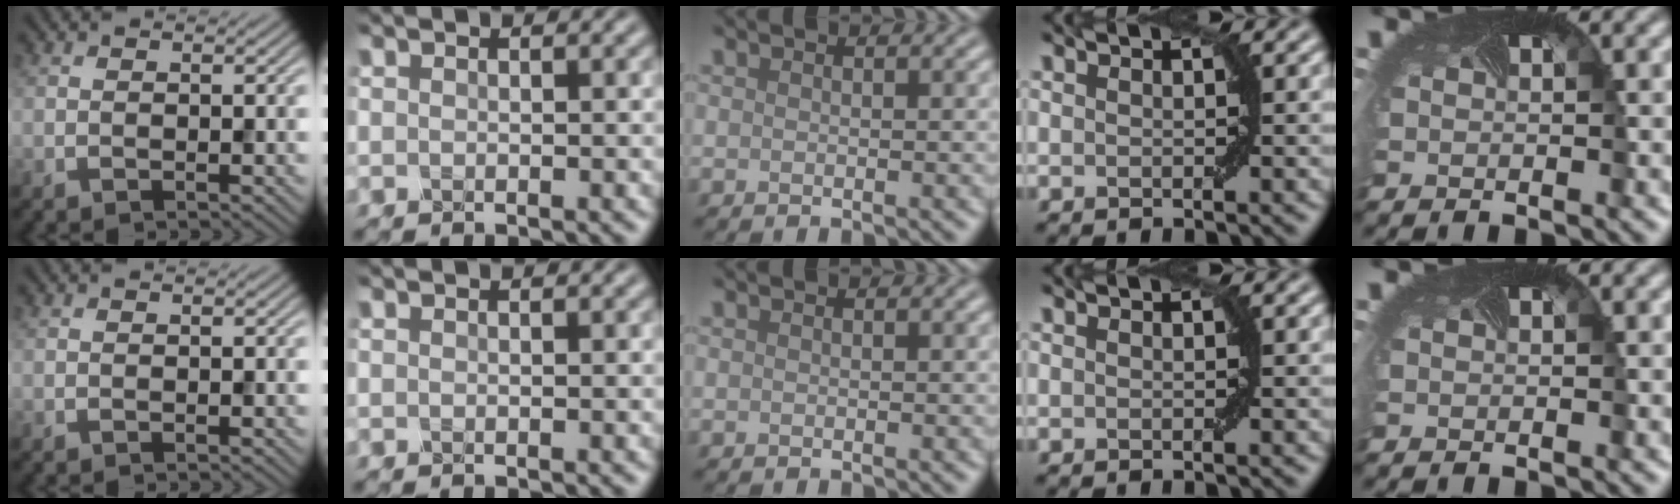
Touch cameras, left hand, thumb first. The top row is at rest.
{}